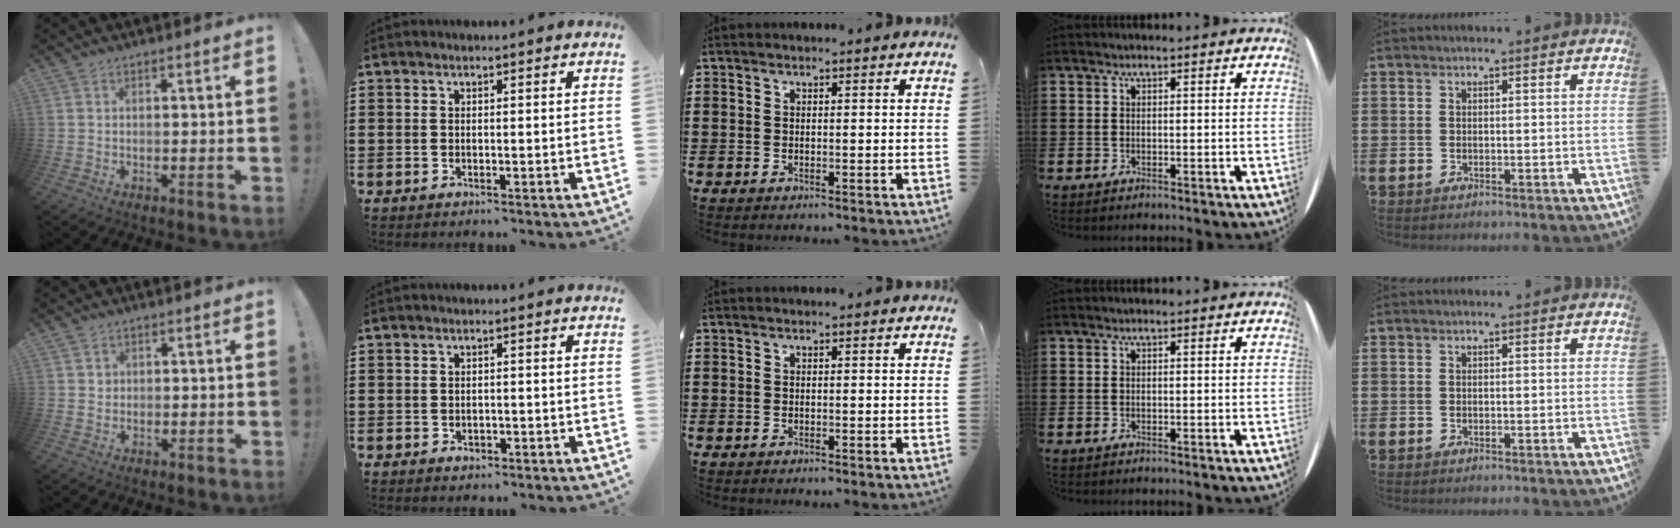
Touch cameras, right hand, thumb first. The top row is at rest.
{"thumb": {"total": 1.7, "force": [0.5, 1.6, 0.1], "torque": [0.009, -0.003, 0.006]}, "index": {"total": 0.9, "force": [-0.5, 0.6, 0.5], "torque": [-0.012, -0.002, -0.010]}}